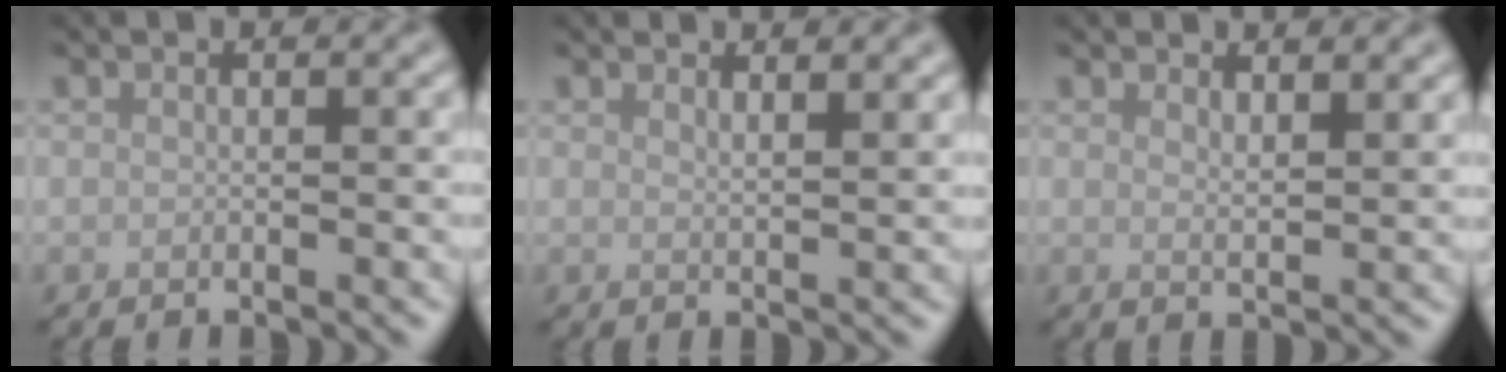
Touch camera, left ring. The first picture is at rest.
{"total": 1.7, "force": [1.4, 0.4, 0.8], "torque": [-0.005, 0.002, 0.022]}
{"total": 1.9, "force": [1.5, 0.4, 1.1], "torque": [-0.015, -0.003, 0.025]}